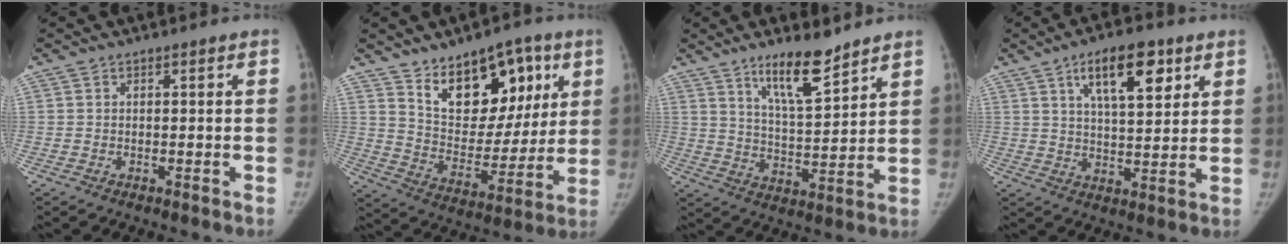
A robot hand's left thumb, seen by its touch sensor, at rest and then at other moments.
{"total": 17.6, "force": [9.2, 10.4, 10.9], "torque": [-0.103, -0.052, 0.158]}
{"total": 10.7, "force": [7.8, 2.4, 6.9], "torque": [-0.105, -0.063, 0.142]}
{"total": 12.0, "force": [6.0, 4.8, 9.3], "torque": [-0.124, -0.024, 0.096]}